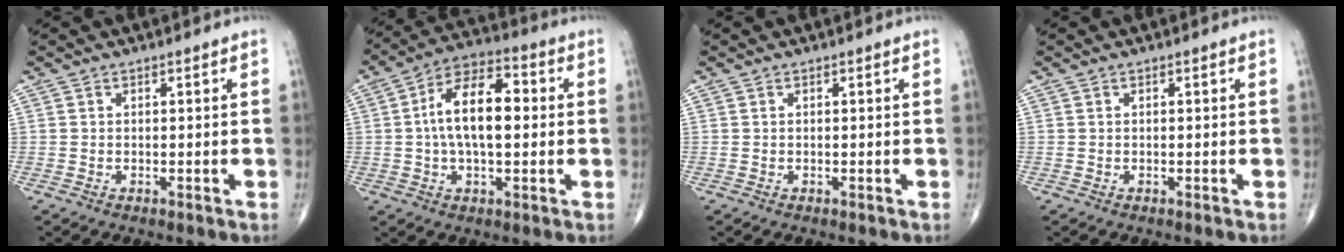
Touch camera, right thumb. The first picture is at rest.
{"total": 13.4, "force": [0.8, 6.5, 11.6], "torque": [-0.193, 0.025, 0.003]}
{"total": 0.0}
{"total": 0.0}